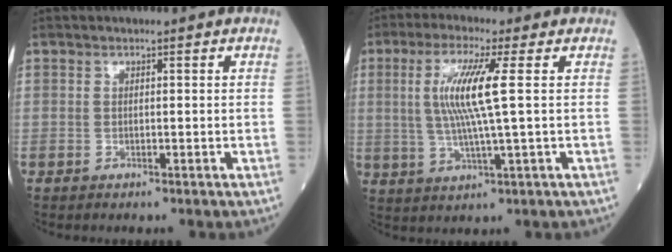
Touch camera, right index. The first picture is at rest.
{"total": 8.6, "force": [1.6, -0.5, 8.4], "torque": [-0.182, 0.000, 0.033]}